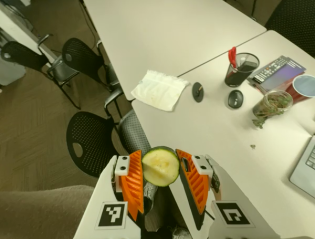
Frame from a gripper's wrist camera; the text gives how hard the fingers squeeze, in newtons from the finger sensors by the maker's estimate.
{"total": 8.3, "left": 7.8, "right": 8.7}